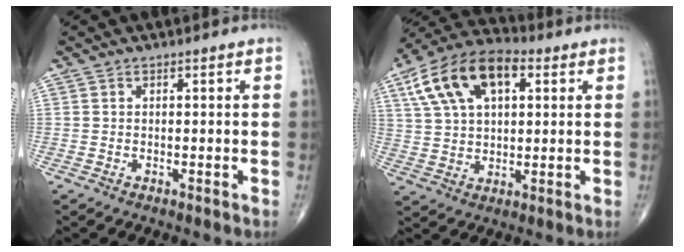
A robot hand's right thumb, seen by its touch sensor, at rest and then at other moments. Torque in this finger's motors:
{"motor_torque": [-0.39, 1.85, 0.21, 0.22, 0.16]}